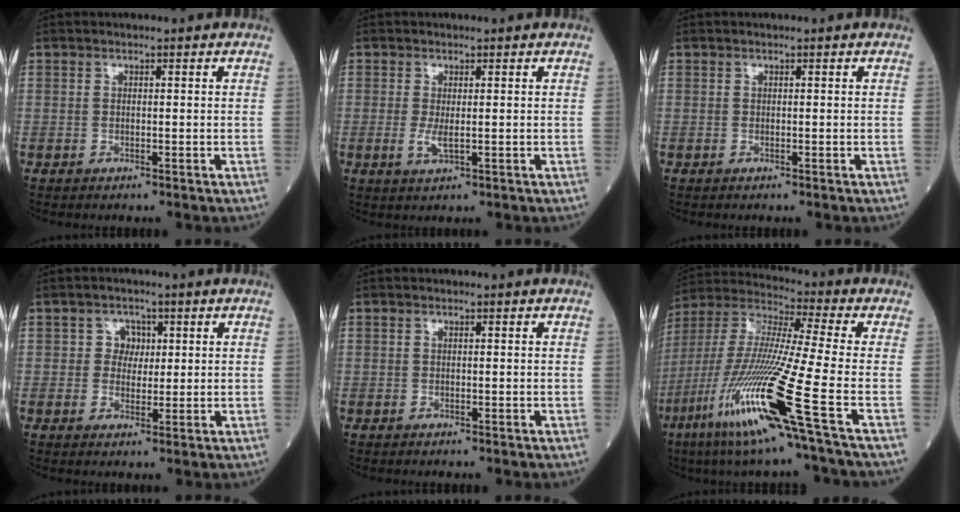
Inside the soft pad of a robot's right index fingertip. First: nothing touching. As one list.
[{"total": 2.3, "force": [-0.2, 0.6, 2.2], "torque": [-0.045, -0.005, 0.000]}, {"total": 0.0}, {"total": 2.9, "force": [0.7, 2.5, 1.2], "torque": [-0.010, 0.002, 0.007]}, {"total": 0.0}, {"total": 20.0, "force": [-8.9, -1.3, 17.9], "torque": [-0.401, -0.049, -0.181]}]